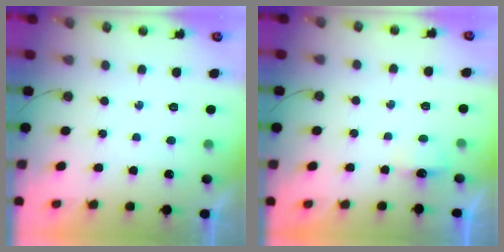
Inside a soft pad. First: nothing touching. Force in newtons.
{"total": 2.9, "press": 2.9, "slide": 0.3}